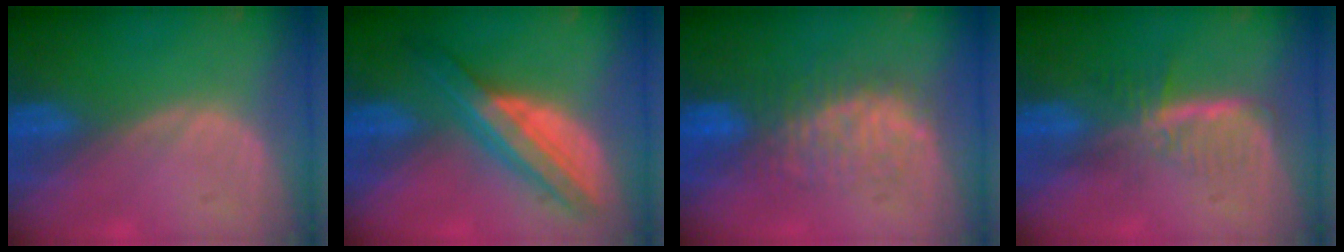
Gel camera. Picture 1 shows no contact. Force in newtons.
{"total": 8.3, "press": 8.3, "slide": 0.6}
{"total": 7.6, "press": 7.5, "slide": 1.0}
{"total": 6.0, "press": 5.1, "slide": 3.0}